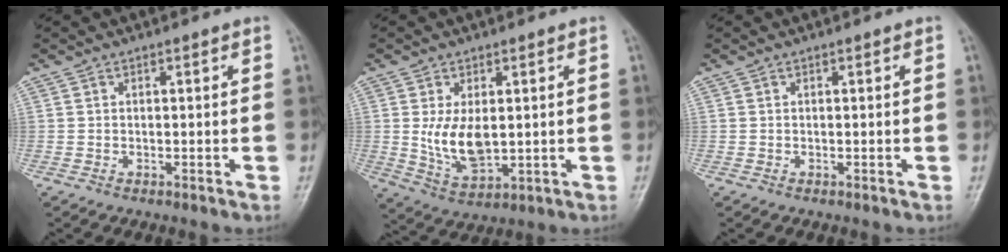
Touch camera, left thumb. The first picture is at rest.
{"total": 8.3, "force": [0.6, 4.5, 6.9], "torque": [-0.115, -0.013, 0.025]}
{"total": 0.0}